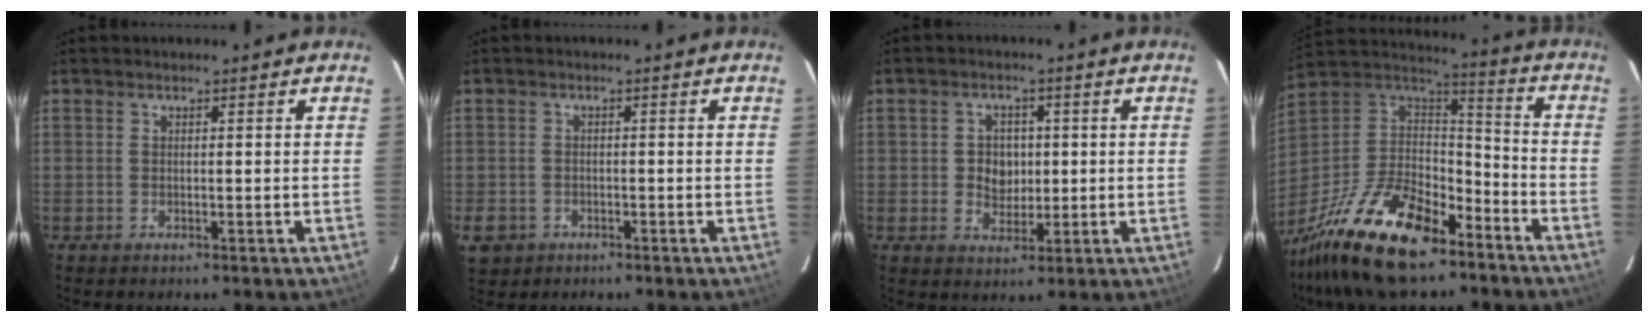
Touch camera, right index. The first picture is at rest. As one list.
[{"total": 5.0, "force": [-1.9, 4.4, 1.6], "torque": [-0.050, 0.002, -0.027]}, {"total": 4.9, "force": [0.0, 4.3, 2.2], "torque": [-0.041, 0.010, 0.006]}, {"total": 27.0, "force": [-18.0, 12.0, 16.1], "torque": [-0.342, -0.016, -0.306]}]